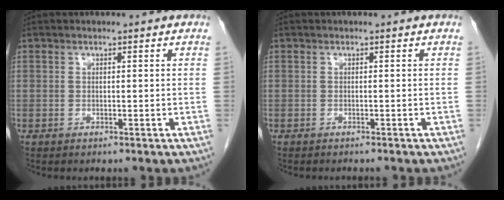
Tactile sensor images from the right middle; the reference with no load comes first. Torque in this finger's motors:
{"motor_torque": [0.00, 0.00, -0.02, 0.00]}